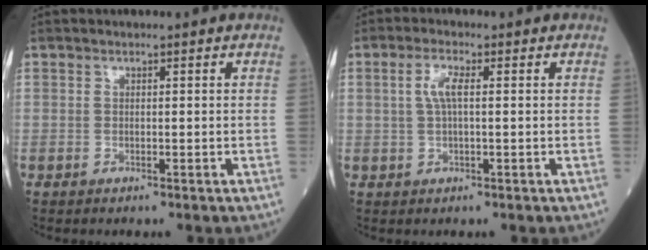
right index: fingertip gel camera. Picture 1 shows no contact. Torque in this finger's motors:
{"motor_torque": [0.42, 0.11, 0.31, 0.08]}